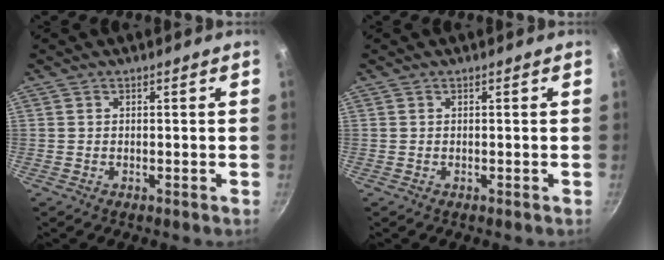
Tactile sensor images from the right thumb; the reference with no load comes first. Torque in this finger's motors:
{"motor_torque": [-0.42, 0.42, 0.00, 0.00, 0.00]}